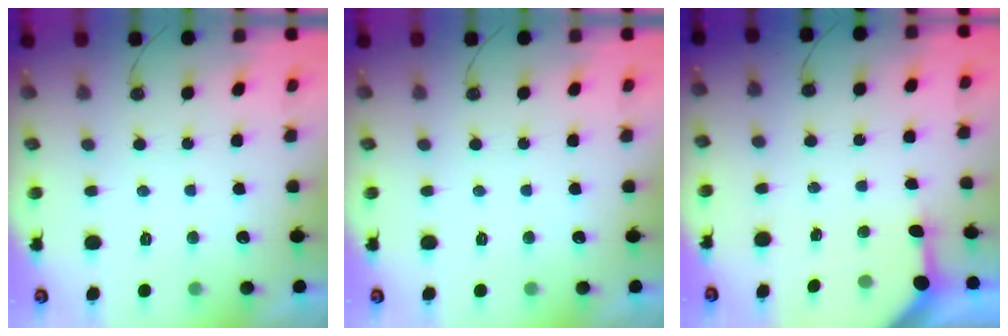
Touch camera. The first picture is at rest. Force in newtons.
{"total": 0.0}
{"total": 3.3, "press": 3.3, "slide": 0.4}